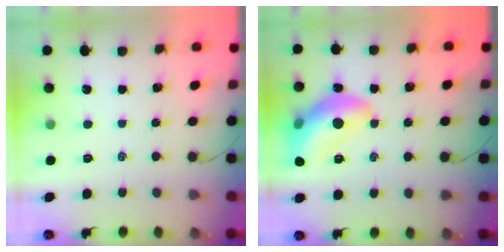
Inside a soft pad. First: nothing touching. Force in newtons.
{"total": 15.5, "press": 15.4, "slide": 1.6}